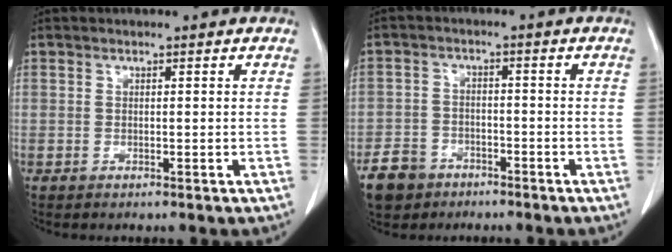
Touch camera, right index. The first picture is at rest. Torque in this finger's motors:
{"motor_torque": [-0.76, -0.53, -0.46, -0.14]}